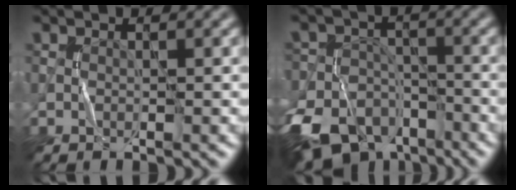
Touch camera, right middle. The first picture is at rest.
{"total": 12.5, "force": [-8.6, 7.5, 5.1], "torque": [-0.105, -0.025, -0.155]}